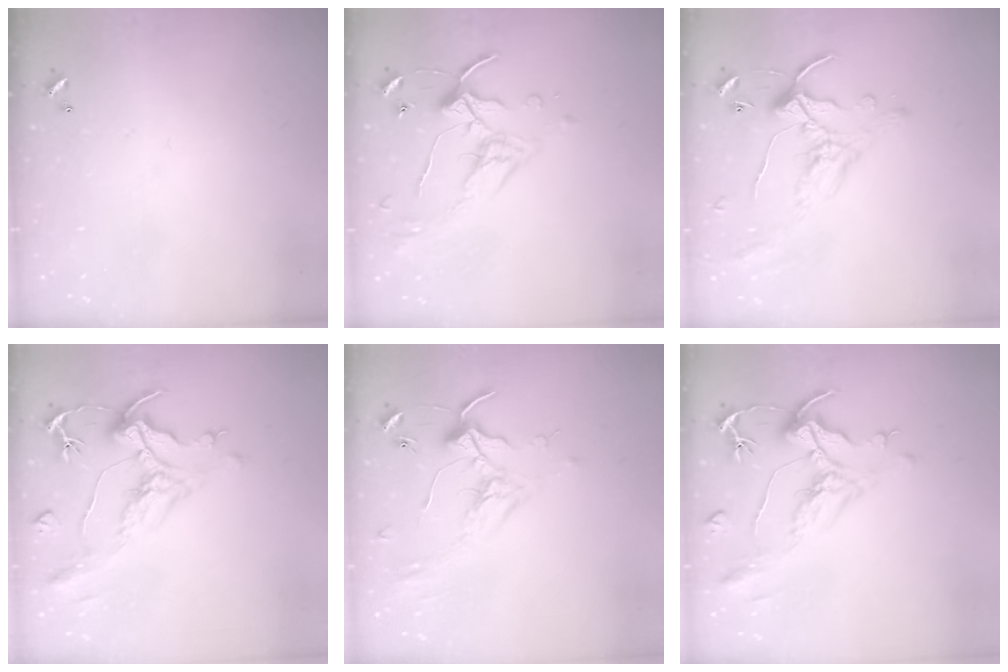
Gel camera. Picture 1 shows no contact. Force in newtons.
{"total": 4.3, "press": 4.2, "slide": 0.8}
{"total": 0.9, "press": 0.1, "slide": 0.9}
{"total": 1.6, "press": 0.0, "slide": 1.6}
{"total": 1.7, "press": 1.7, "slide": 0.4}
{"total": 1.8, "press": 0.8, "slide": 1.5}